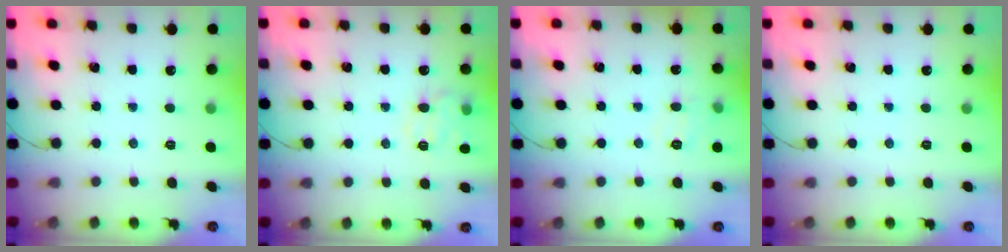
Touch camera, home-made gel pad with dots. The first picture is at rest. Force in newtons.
{"total": 10.5, "press": 10.3, "slide": 2.0}
{"total": 5.0, "press": 4.7, "slide": 1.6}
{"total": 0.0}